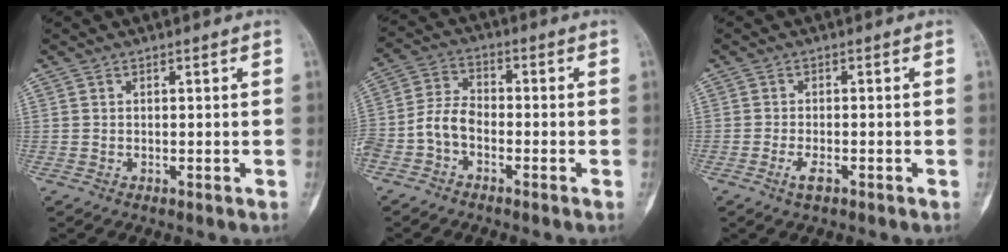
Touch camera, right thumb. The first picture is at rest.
{"total": 6.6, "force": [-2.7, 4.3, 4.3], "torque": [-0.085, 0.029, -0.061]}
{"total": 2.5, "force": [-1.4, 0.9, 1.9], "torque": [-0.041, 0.003, -0.027]}